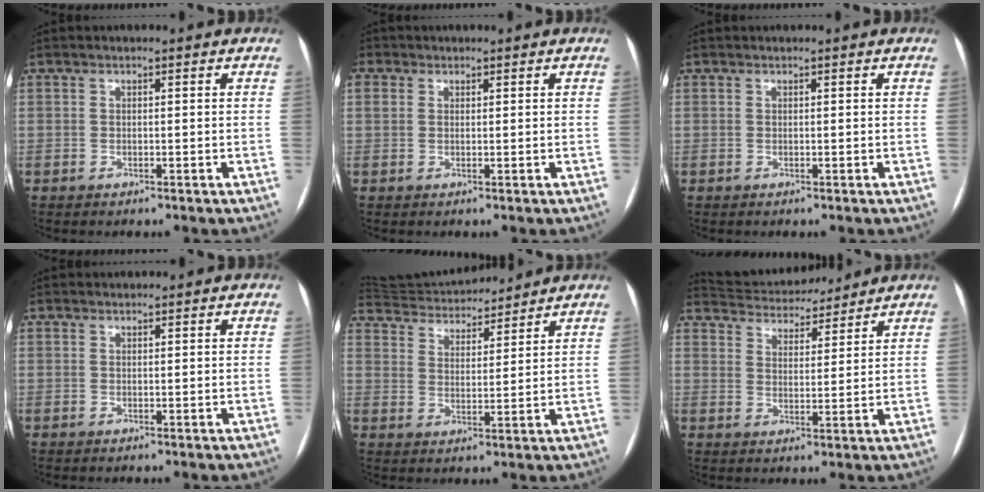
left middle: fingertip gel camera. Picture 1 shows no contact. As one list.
[{"total": 2.7, "force": [1.2, 2.1, 1.1], "torque": [-0.028, 0.011, 0.025]}, {"total": 0.0}, {"total": 1.0, "force": [1.0, 0.1, 0.0], "torque": [-0.006, 0.017, 0.020]}, {"total": 13.4, "force": [12.9, 2.3, 2.7], "torque": [-0.053, 0.027, 0.212]}, {"total": 11.7, "force": [11.2, 2.4, 2.4], "torque": [-0.041, 0.021, 0.175]}]